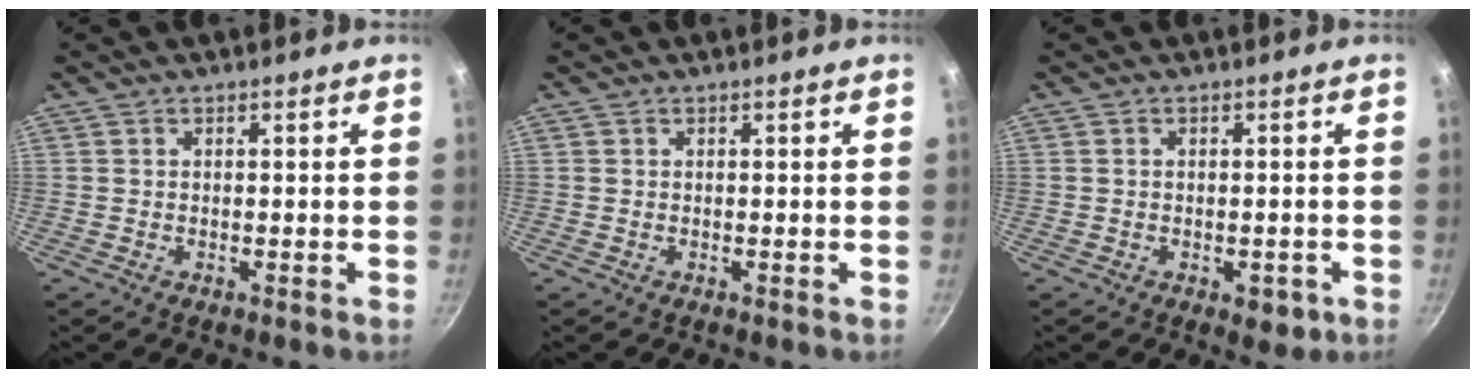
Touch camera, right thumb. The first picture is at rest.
{"total": 0.0}
{"total": 3.7, "force": [-1.5, 2.1, 2.7], "torque": [-0.021, 0.008, -0.012]}